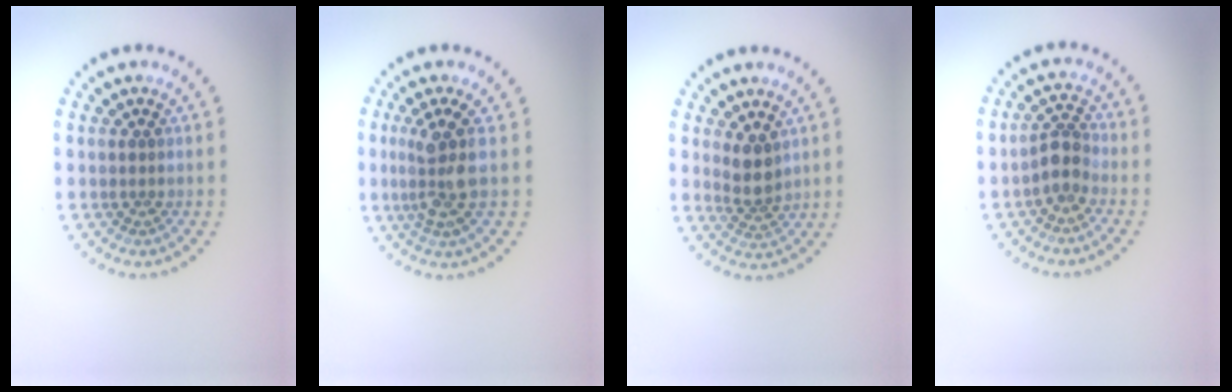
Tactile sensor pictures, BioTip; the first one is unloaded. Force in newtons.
{"total": 3.5, "press": 2.9, "slide": 2.1}
{"total": 2.5, "press": 2.1, "slide": 1.3}
{"total": 2.2, "press": 1.8, "slide": 1.3}